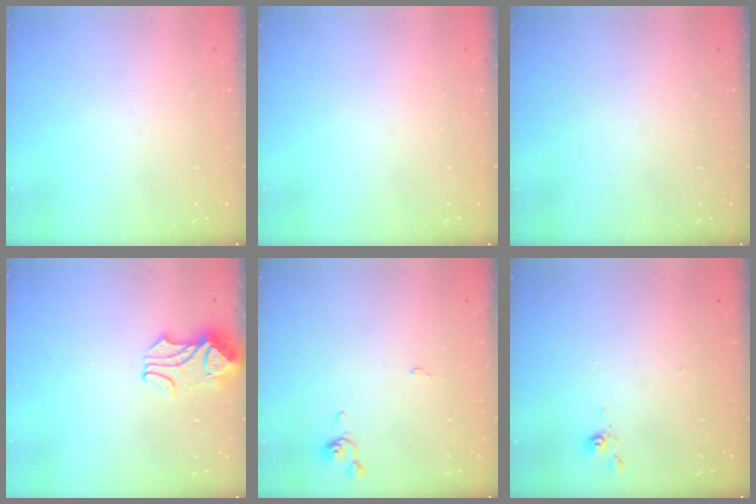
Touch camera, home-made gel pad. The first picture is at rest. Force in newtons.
{"total": 0.0}
{"total": 0.0}
{"total": 2.2, "press": 2.1, "slide": 0.7}
{"total": 0.0}
{"total": 5.8, "press": 5.8, "slide": 0.2}